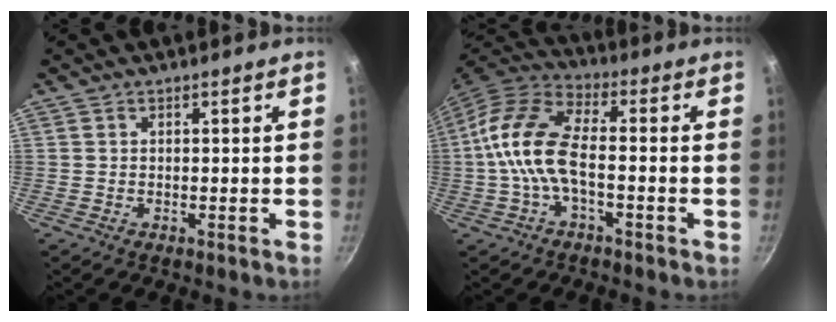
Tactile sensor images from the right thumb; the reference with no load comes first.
{"total": 12.7, "force": [-2.1, 6.2, 10.9], "torque": [-0.214, 0.038, -0.057]}